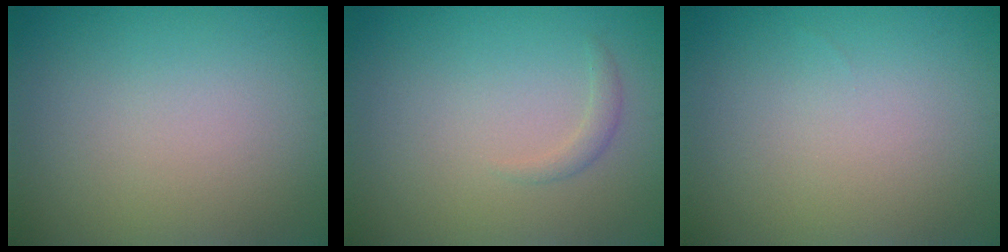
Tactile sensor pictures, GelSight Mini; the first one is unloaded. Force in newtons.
{"total": 0.9, "press": 0.9, "slide": 0.1}
{"total": 0.0}